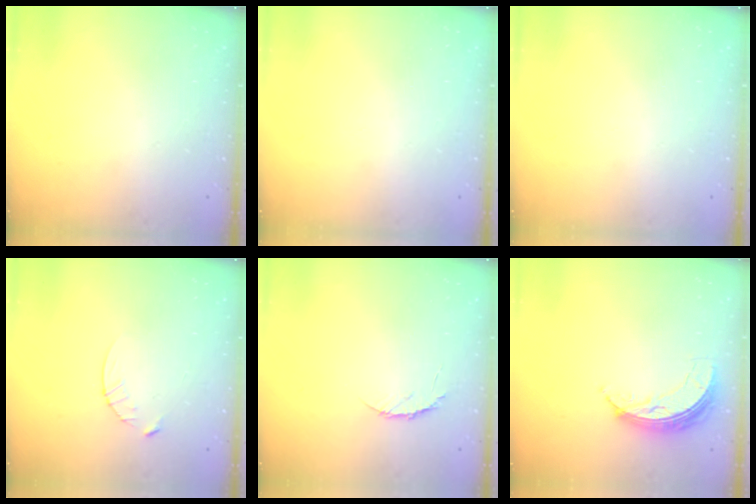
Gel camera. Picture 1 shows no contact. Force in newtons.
{"total": 0.0}
{"total": 0.0}
{"total": 3.9, "press": 3.8, "slide": 0.4}
{"total": 4.7, "press": 4.6, "slide": 0.4}
{"total": 7.2, "press": 7.2, "slide": 0.3}